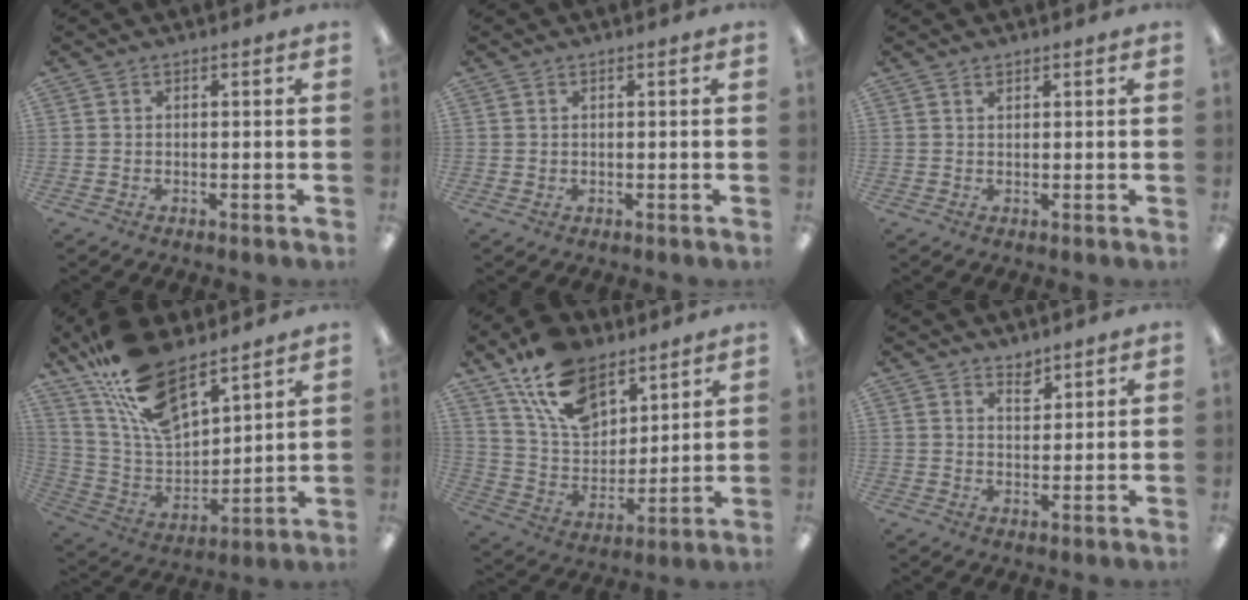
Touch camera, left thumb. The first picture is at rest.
{"total": 0.7, "force": [0.5, 0.4, 0.2], "torque": [-0.004, 0.002, 0.008]}
{"total": 0.9, "force": [0.8, 0.3, 0.3], "torque": [-0.008, 0.000, 0.015]}
{"total": 18.2, "force": [13.2, 7.5, 10.1], "torque": [-0.214, -0.071, 0.240]}
{"total": 17.2, "force": [11.4, 9.6, 8.5], "torque": [-0.169, -0.046, 0.215]}
{"total": 3.1, "force": [2.8, 1.1, 0.7], "torque": [-0.002, -0.020, 0.049]}